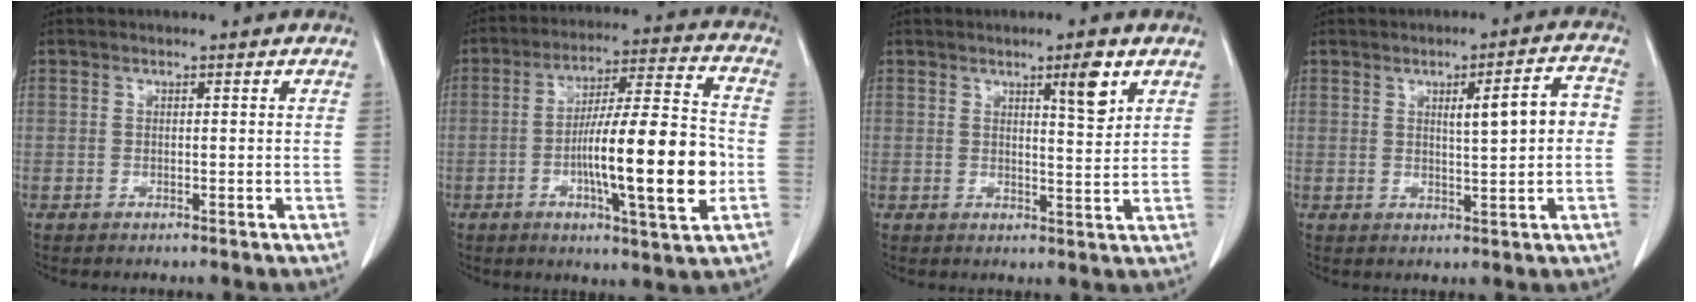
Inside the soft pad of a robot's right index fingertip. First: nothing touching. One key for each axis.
{"total": 17.2, "fx": -3.5, "fy": 1.5, "fz": 16.8, "tx": -0.274, "ty": 0.001, "tz": -0.056}
{"total": 4.9, "fx": 2.8, "fy": 0.5, "fz": 4.0, "tx": -0.058, "ty": -0.006, "tz": 0.041}
{"total": 6.5, "fx": 0.6, "fy": 1.0, "fz": 6.4, "tx": -0.092, "ty": 0.019, "tz": 0.010}